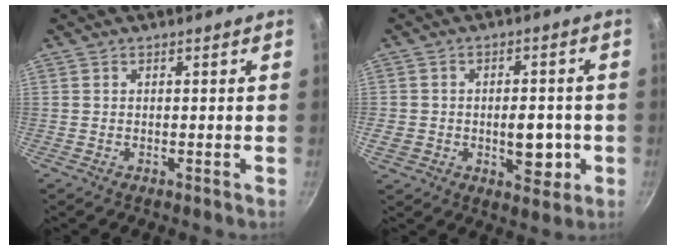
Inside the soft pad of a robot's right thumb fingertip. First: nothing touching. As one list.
[{"total": 9.4, "force": [-1.4, 6.1, 7.0], "torque": [-0.070, 0.004, -0.017]}]